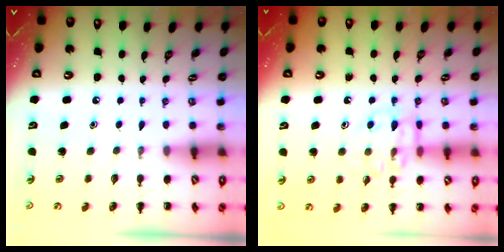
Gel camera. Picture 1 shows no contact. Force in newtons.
{"total": 11.2, "press": 11.1, "slide": 0.9}